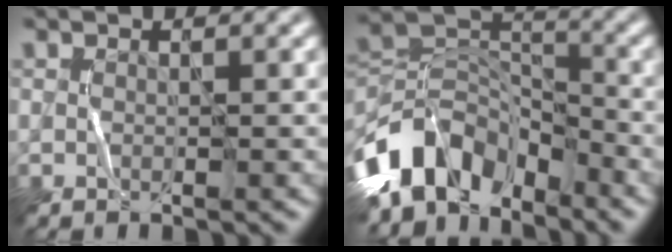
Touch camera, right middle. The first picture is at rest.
{"total": 9.0, "force": [-5.9, 5.2, 4.3], "torque": [-0.070, 0.009, -0.121]}